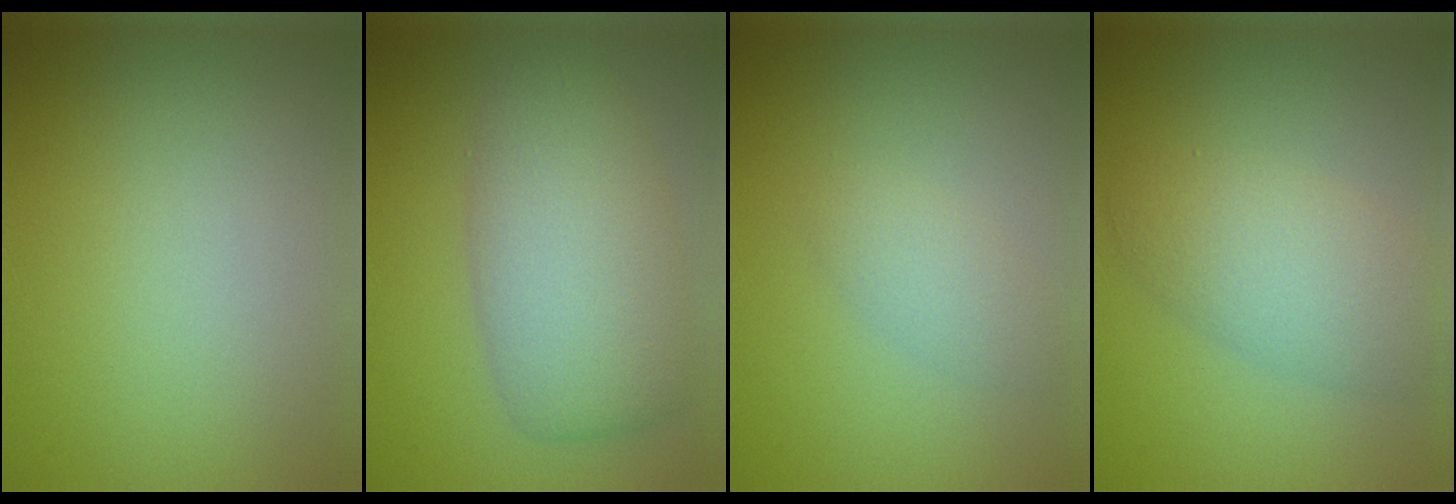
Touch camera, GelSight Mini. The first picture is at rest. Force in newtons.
{"total": 7.0, "press": 6.9, "slide": 0.4}
{"total": 1.8, "press": 1.8, "slide": 0.1}
{"total": 4.8, "press": 4.7, "slide": 0.2}